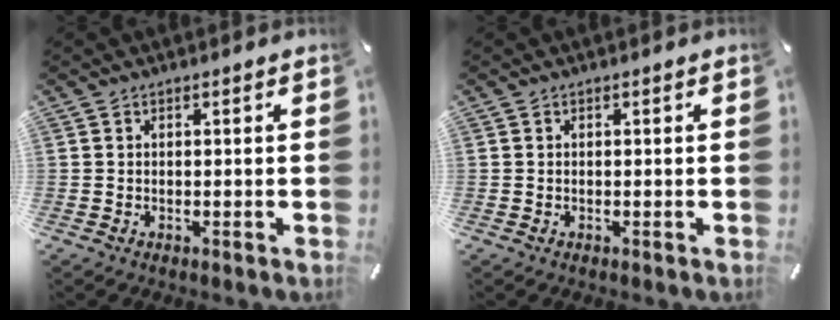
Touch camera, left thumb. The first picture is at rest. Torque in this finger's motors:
{"motor_torque": [-0.16, -0.16, -0.03, 0.03, 0.00]}